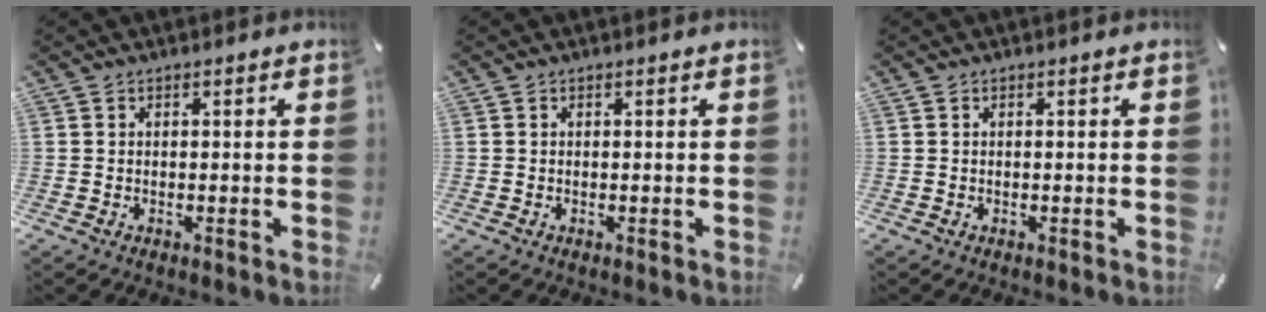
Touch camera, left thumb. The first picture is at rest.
{"total": 0.0}
{"total": 0.0}